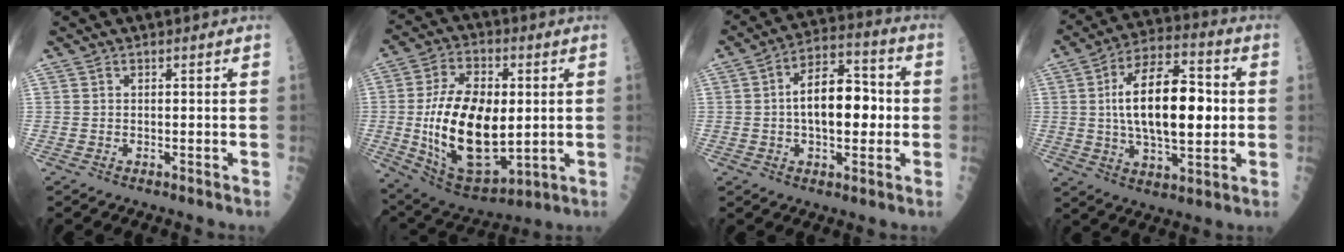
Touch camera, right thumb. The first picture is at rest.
{"total": 21.6, "force": [-0.6, 11.3, 18.4], "torque": [-0.324, -0.011, 0.007]}
{"total": 13.6, "force": [0.0, 7.2, 11.5], "torque": [-0.154, 0.029, -0.006]}
{"total": 19.3, "force": [1.4, 8.8, 17.1], "torque": [-0.269, 0.016, 0.021]}